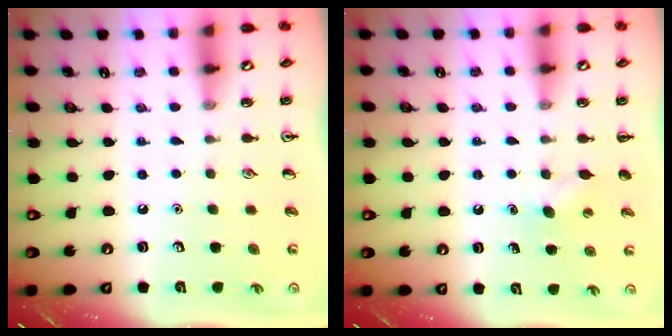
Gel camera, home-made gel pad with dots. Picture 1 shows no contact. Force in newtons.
{"total": 3.9, "press": 3.8, "slide": 1.1}